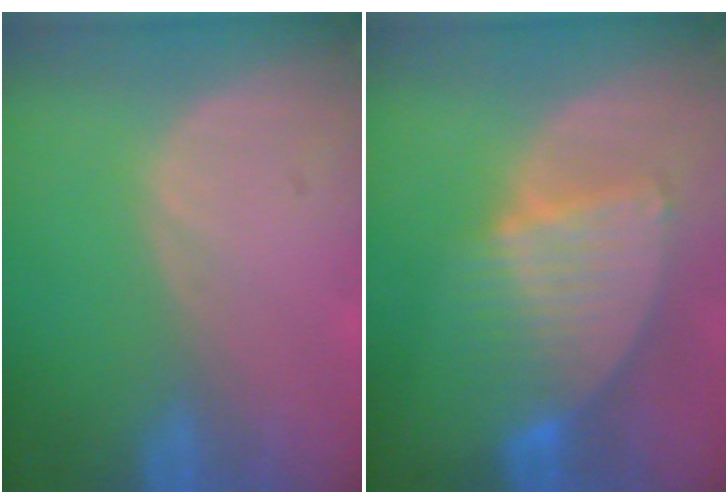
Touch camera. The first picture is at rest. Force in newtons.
{"total": 7.6, "press": 6.9, "slide": 3.3}